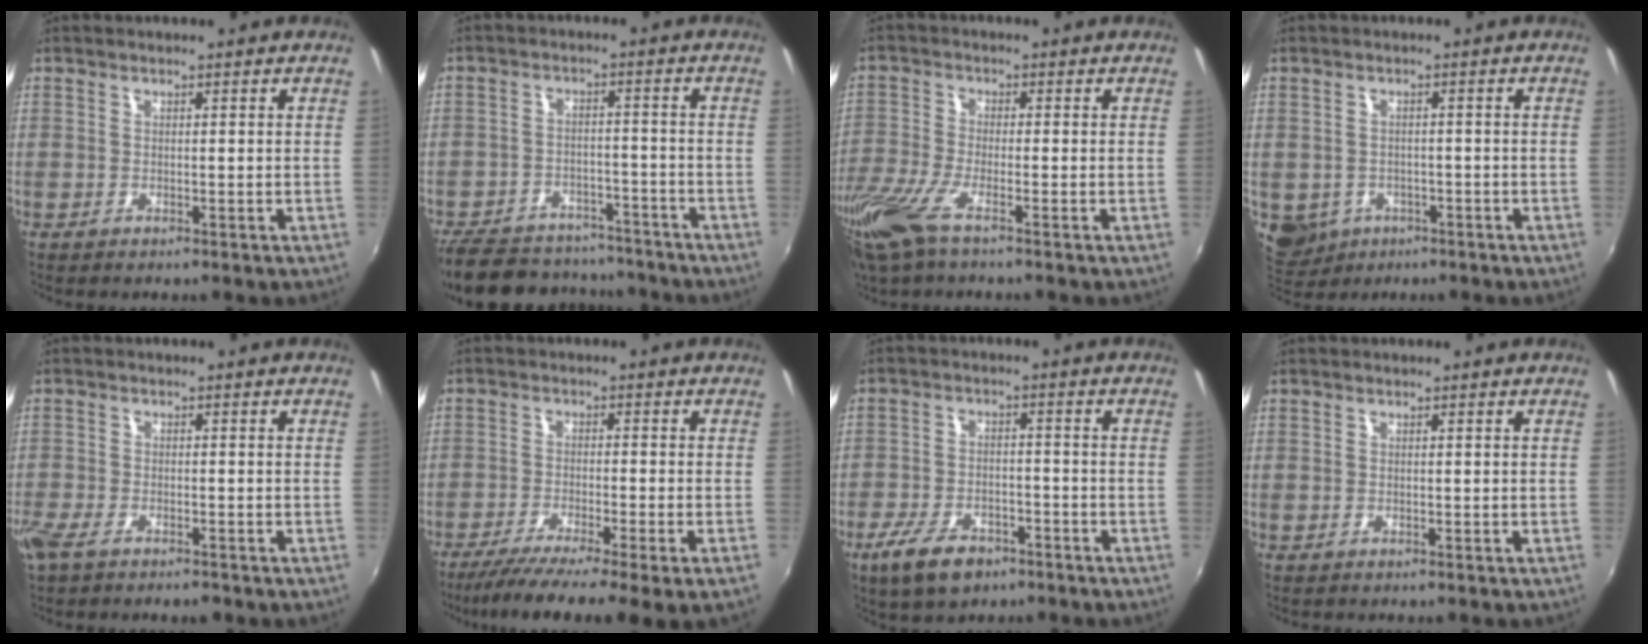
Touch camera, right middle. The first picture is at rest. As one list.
[{"total": 19.2, "force": [-15.9, 7.8, 7.2], "torque": [-0.171, 0.018, -0.218]}, {"total": 9.8, "force": [-6.5, 2.1, 7.1], "torque": [-0.173, -0.035, -0.133]}, {"total": 7.2, "force": [-3.0, 5.9, 2.8], "torque": [-0.070, -0.014, -0.032]}, {"total": 6.1, "force": [-4.4, 2.3, 3.5], "torque": [-0.092, -0.020, -0.085]}, {"total": 10.3, "force": [-7.8, -1.0, 6.6], "torque": [-0.127, -0.036, -0.126]}, {"total": 9.4, "force": [-6.2, 4.6, 5.3], "torque": [-0.134, -0.010, -0.110]}, {"total": 0.0}]